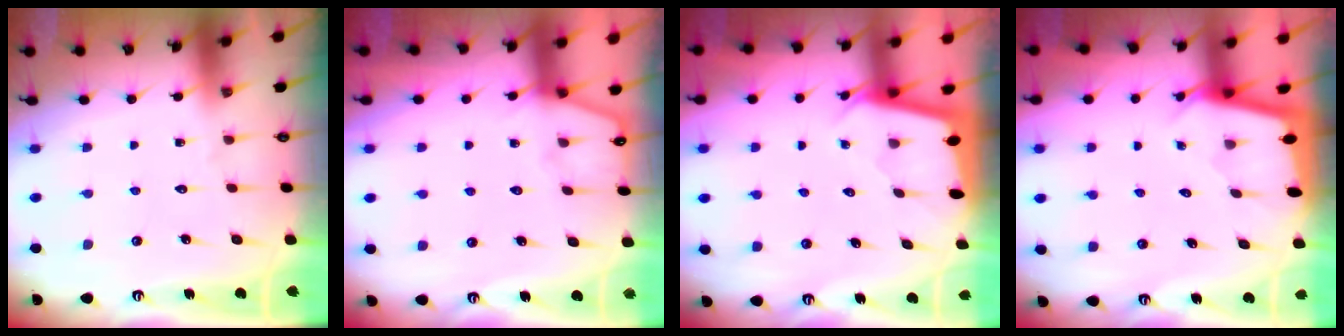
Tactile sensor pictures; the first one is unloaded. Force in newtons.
{"total": 3.5, "press": 3.5, "slide": 0.4}
{"total": 1.9, "press": 1.9, "slide": 0.1}
{"total": 2.1, "press": 2.1, "slide": 0.1}